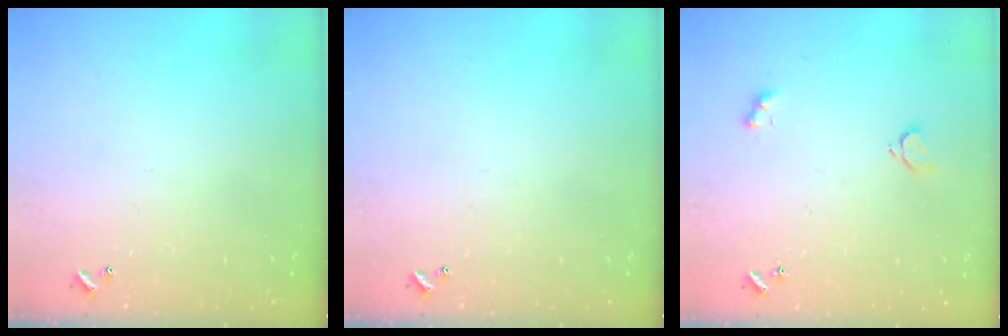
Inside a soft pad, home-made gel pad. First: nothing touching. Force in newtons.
{"total": 0.0}
{"total": 2.1, "press": 2.1, "slide": 0.5}